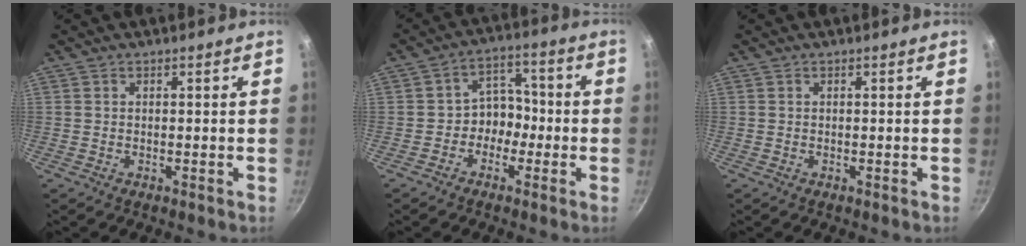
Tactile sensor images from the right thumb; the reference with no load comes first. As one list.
[{"total": 6.3, "force": [-2.0, 5.2, 3.0], "torque": [0.007, 0.036, -0.042]}, {"total": 0.0}]